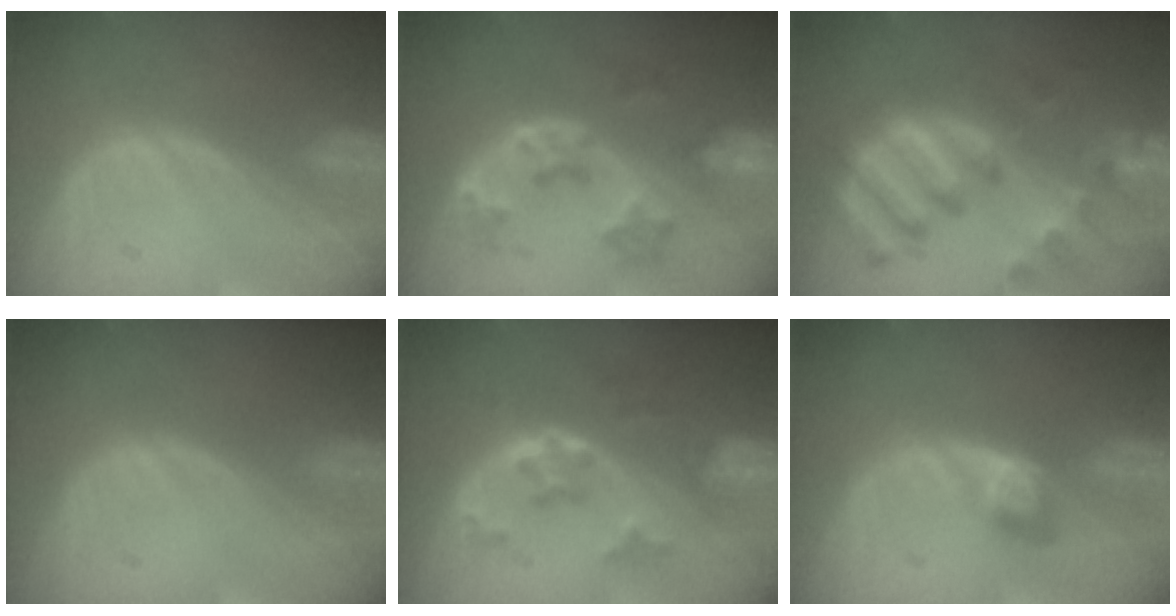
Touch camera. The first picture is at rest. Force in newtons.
{"total": 6.4, "press": 6.1, "slide": 1.7}
{"total": 11.7, "press": 10.0, "slide": 6.0}
{"total": 0.0}
{"total": 5.8, "press": 5.2, "slide": 2.5}
{"total": 2.7, "press": 2.7, "slide": 0.0}